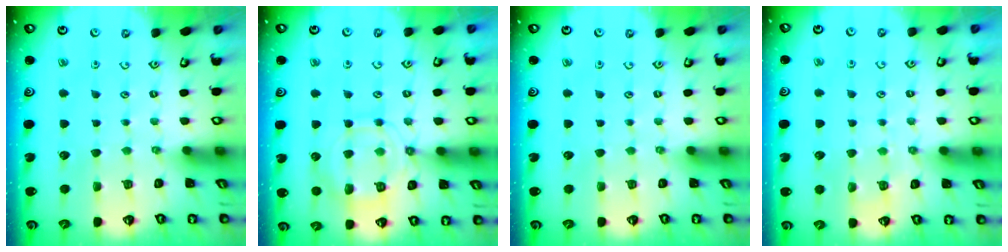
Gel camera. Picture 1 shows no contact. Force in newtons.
{"total": 12.1, "press": 12.0, "slide": 1.4}
{"total": 0.0}
{"total": 6.3, "press": 6.3, "slide": 0.4}